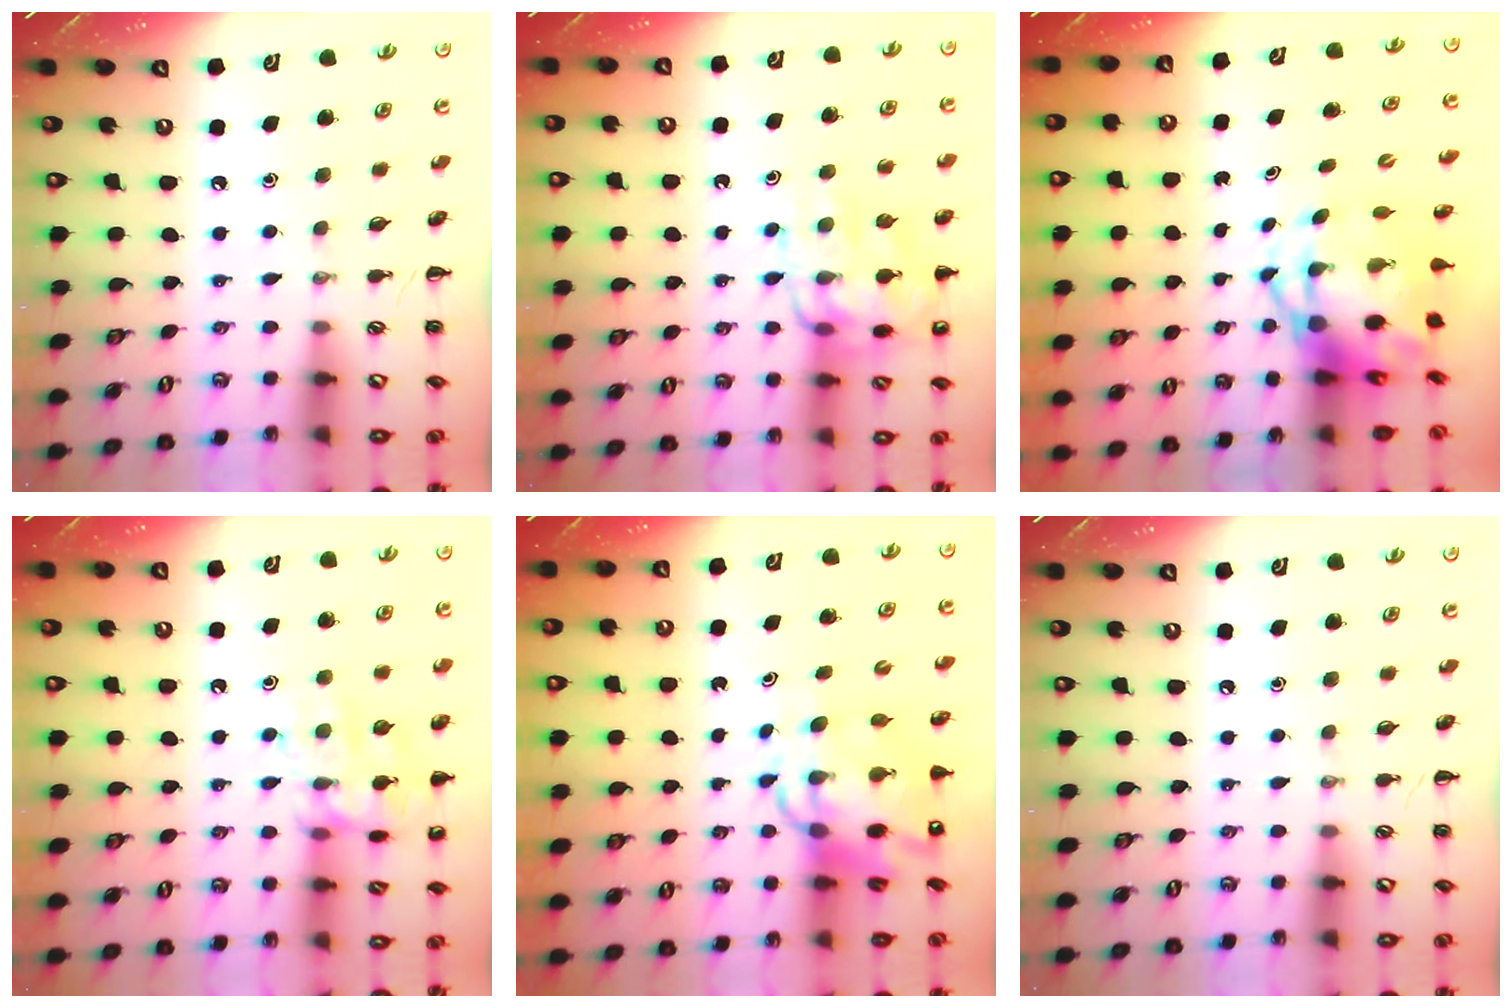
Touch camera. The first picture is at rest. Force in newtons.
{"total": 15.1, "press": 15.0, "slide": 1.4}
{"total": 6.5, "press": 6.3, "slide": 1.5}
{"total": 13.3, "press": 13.3, "slide": 0.4}
{"total": 10.7, "press": 10.3, "slide": 2.8}
{"total": 0.0}